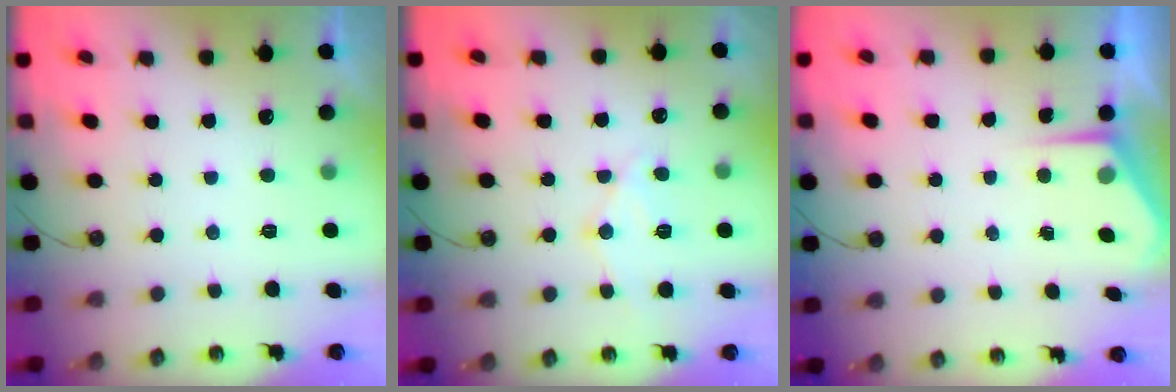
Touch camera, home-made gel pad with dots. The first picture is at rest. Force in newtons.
{"total": 11.4, "press": 11.4, "slide": 1.0}
{"total": 3.4, "press": 3.4, "slide": 0.5}